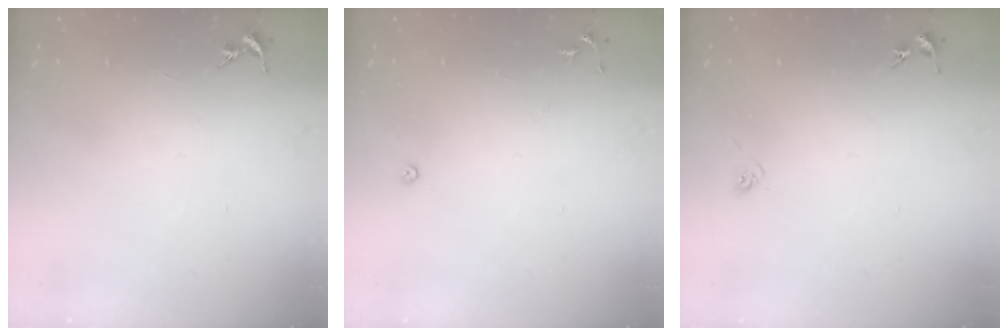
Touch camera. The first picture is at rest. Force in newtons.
{"total": 5.5, "press": 5.5, "slide": 0.5}
{"total": 3.3, "press": 3.0, "slide": 1.2}